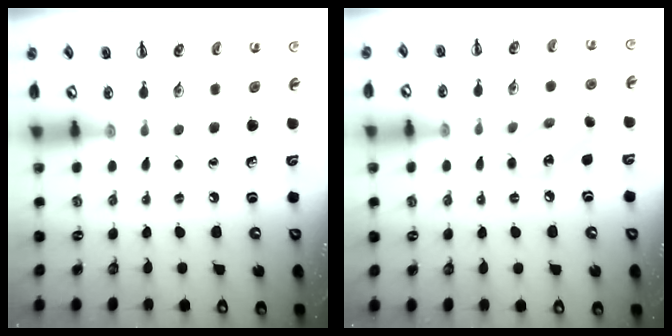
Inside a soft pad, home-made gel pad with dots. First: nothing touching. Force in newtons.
{"total": 9.6, "press": 9.6, "slide": 0.7}